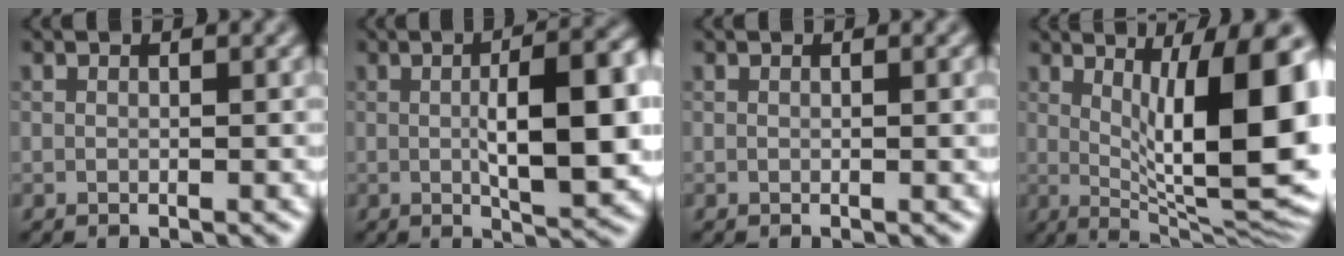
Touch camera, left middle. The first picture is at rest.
{"total": 9.9, "force": [0.1, 3.0, 9.5], "torque": [-0.131, -0.002, 0.005]}
{"total": 0.8, "force": [0.1, 0.1, 0.7], "torque": [-0.008, 0.000, 0.000]}
{"total": 11.4, "force": [1.5, 2.5, 11.0], "torque": [-0.157, -0.008, 0.032]}